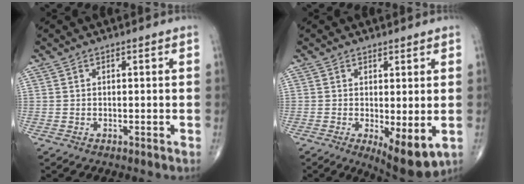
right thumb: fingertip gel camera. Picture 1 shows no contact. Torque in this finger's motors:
{"motor_torque": [-0.17, 0.46, 0.08, -0.08, 0.02]}